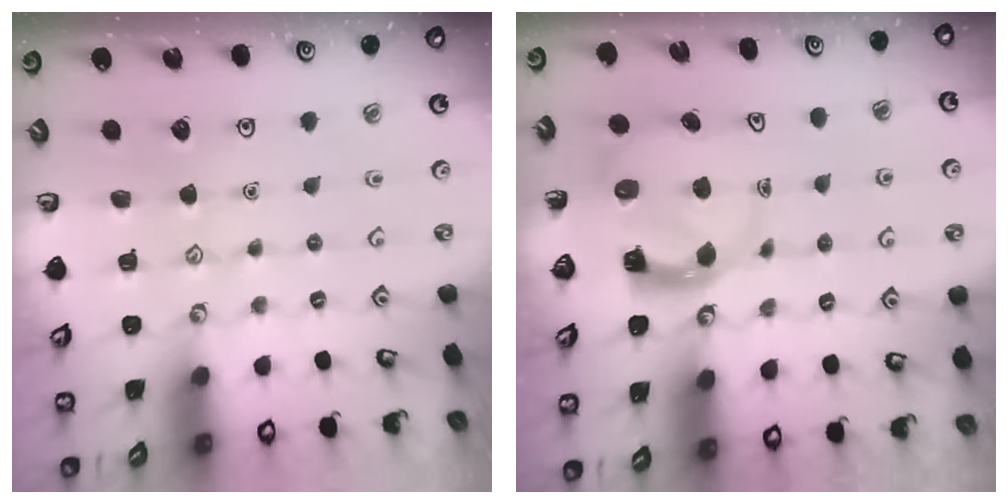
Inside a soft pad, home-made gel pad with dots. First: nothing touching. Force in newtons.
{"total": 3.8, "press": 3.7, "slide": 0.5}